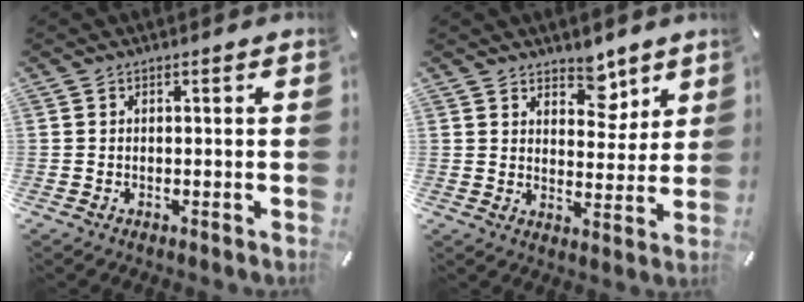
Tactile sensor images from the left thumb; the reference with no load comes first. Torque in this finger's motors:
{"motor_torque": [0.86, -0.02, 0.01, 0.07, 0.00]}